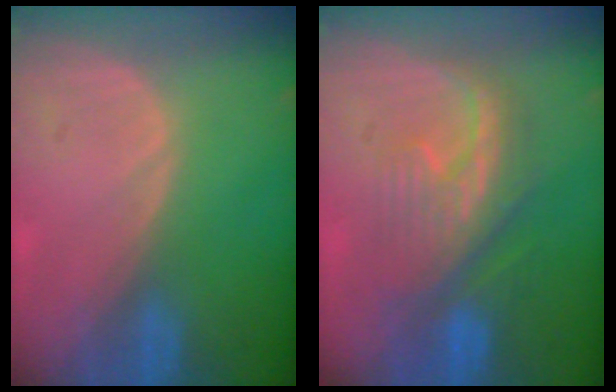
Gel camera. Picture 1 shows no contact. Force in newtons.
{"total": 7.9, "press": 7.8, "slide": 1.2}